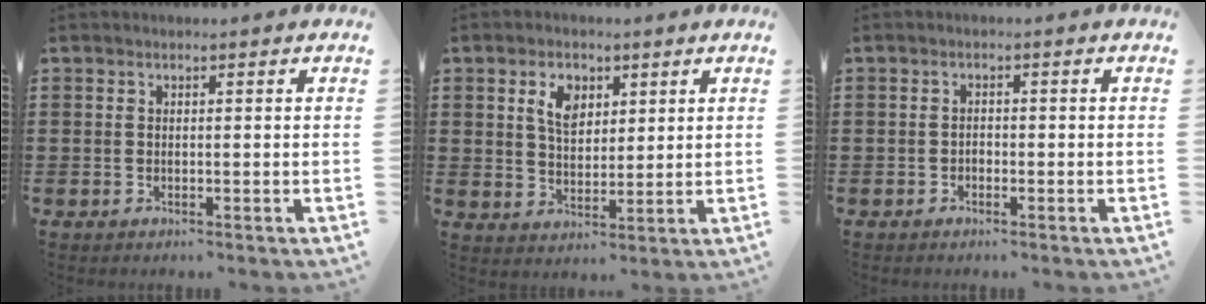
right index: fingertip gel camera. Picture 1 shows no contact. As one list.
[{"total": 5.0, "force": [2.2, 3.2, 3.2], "torque": [-0.060, 0.006, 0.035]}, {"total": 0.8, "force": [-0.6, 0.5, 0.3], "torque": [-0.008, -0.002, -0.011]}]